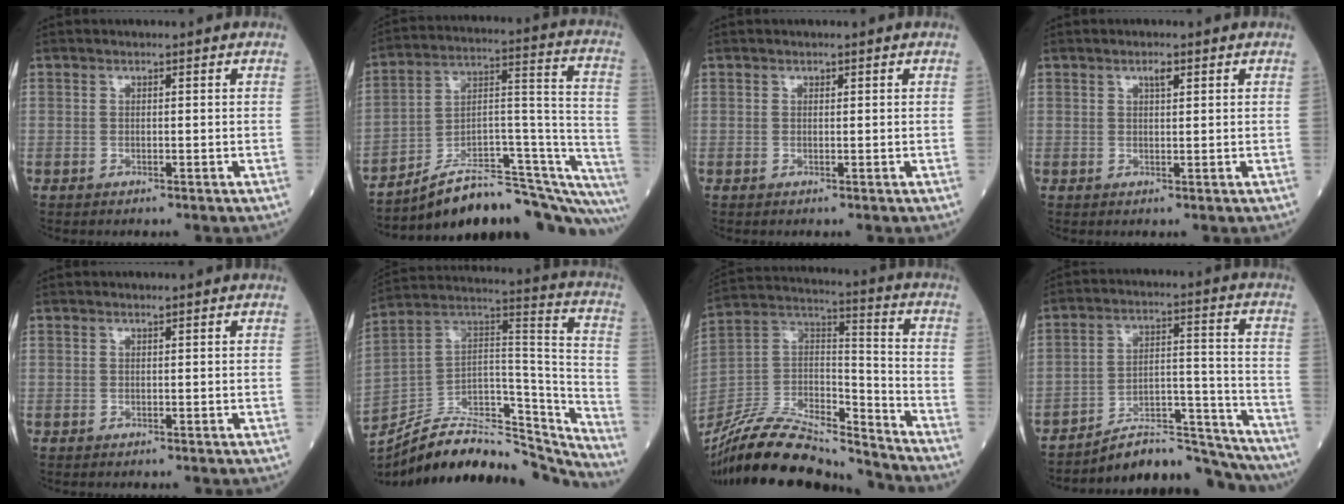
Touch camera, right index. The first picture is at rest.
{"total": 23.6, "force": [-20.5, 4.4, 10.9], "torque": [-0.080, 0.058, -0.296]}
{"total": 0.0}
{"total": 1.5, "force": [0.8, 0.4, 1.2], "torque": [-0.021, 0.000, 0.014]}
{"total": 0.0}
{"total": 27.0, "force": [-24.3, 6.2, 9.8], "torque": [-0.153, 0.039, -0.374]}
{"total": 23.0, "force": [-21.1, 3.8, 8.4], "torque": [-0.193, 0.007, -0.372]}
{"total": 14.3, "force": [-14.0, 1.5, 2.2], "torque": [-0.022, 0.054, -0.216]}